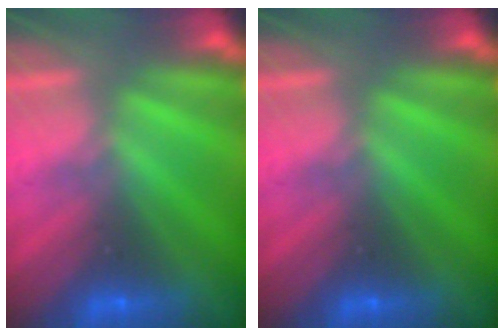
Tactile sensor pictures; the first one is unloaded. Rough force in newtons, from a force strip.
{"total": 0.0}